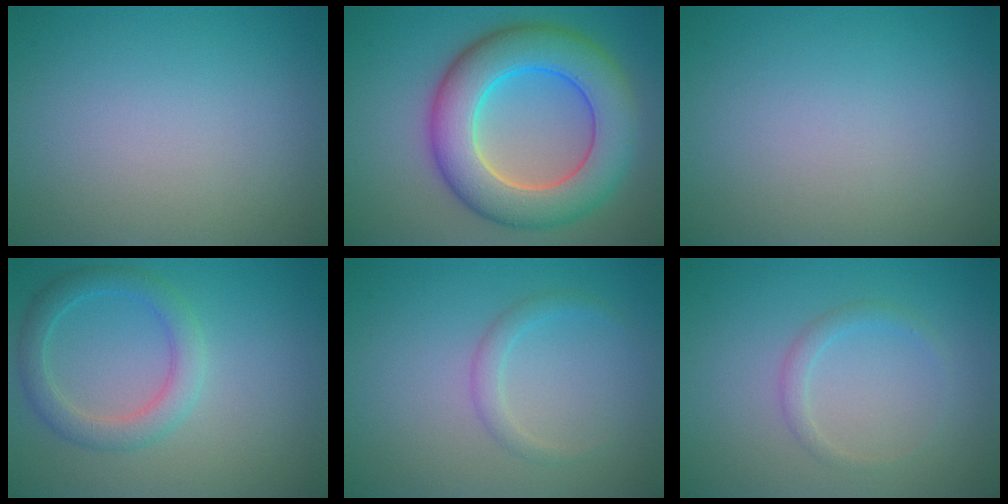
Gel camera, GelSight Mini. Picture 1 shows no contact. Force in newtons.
{"total": 9.8, "press": 9.8, "slide": 0.3}
{"total": 0.0}
{"total": 3.2, "press": 3.2, "slide": 0.2}
{"total": 1.4, "press": 1.4, "slide": 0.1}
{"total": 1.3, "press": 1.3, "slide": 0.0}